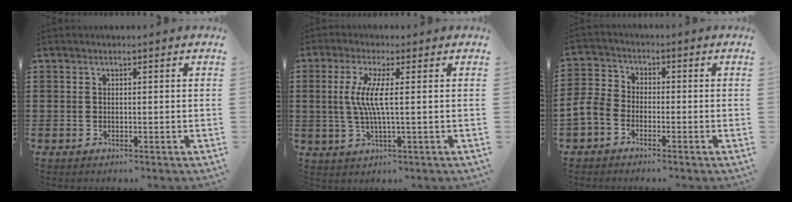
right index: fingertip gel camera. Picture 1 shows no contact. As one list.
[{"total": 6.2, "force": [0.4, 0.2, 6.1], "torque": [-0.137, -0.015, -0.003]}, {"total": 4.0, "force": [-2.7, 2.4, 1.8], "torque": [-0.064, -0.001, -0.062]}]